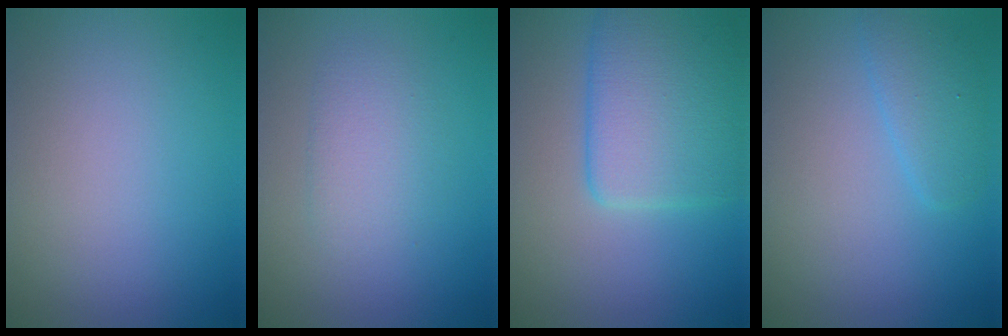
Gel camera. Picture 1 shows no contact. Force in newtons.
{"total": 2.3, "press": 2.2, "slide": 0.1}
{"total": 6.6, "press": 6.6, "slide": 0.3}
{"total": 2.3, "press": 2.3, "slide": 0.2}